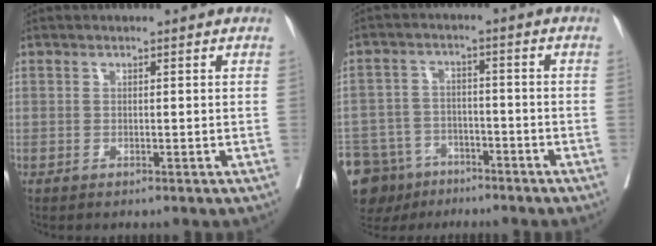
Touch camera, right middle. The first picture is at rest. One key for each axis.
{"total": 12.3, "fx": -8.7, "fy": 8.0, "fz": 3.5, "tx": -0.080, "ty": 0.009, "tz": -0.137}